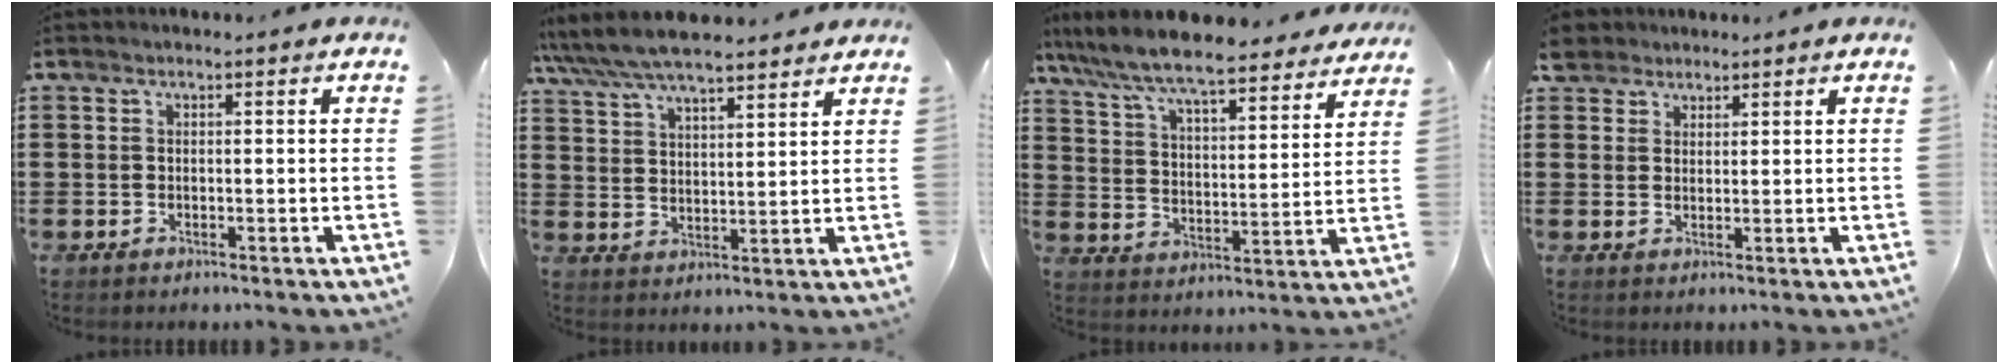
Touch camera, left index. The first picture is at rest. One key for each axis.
{"total": 7.0, "fx": 6.4, "fy": 1.4, "fz": 2.5, "tx": -0.071, "ty": -0.022, "tz": 0.115}
{"total": 8.0, "fx": 7.5, "fy": 0.3, "fz": 3.0, "tx": -0.090, "ty": -0.046, "tz": 0.126}
{"total": 3.0, "fx": 2.5, "fy": 1.7, "fz": 0.2, "tx": -0.017, "ty": 0.009, "tz": 0.048}